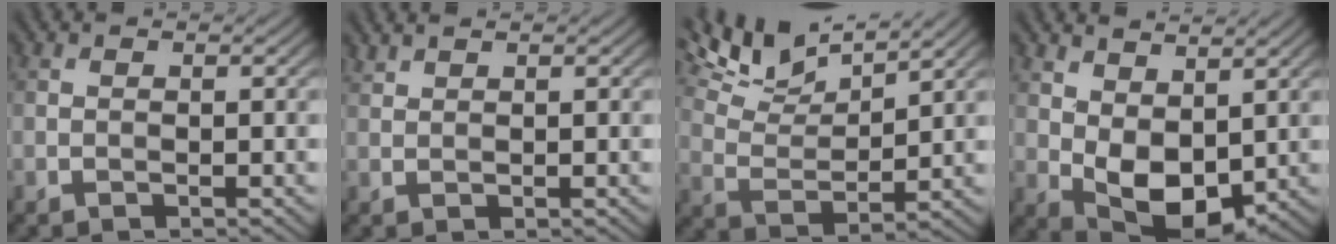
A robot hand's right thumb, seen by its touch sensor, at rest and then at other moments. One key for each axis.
{"total": 1.1, "fx": 1.0, "fy": 0.0, "fz": 0.3, "tx": -0.013, "ty": 0.006, "tz": 0.027}
{"total": 9.7, "fx": 7.7, "fy": 2.2, "fz": 5.4, "tx": -0.122, "ty": 0.002, "tz": 0.139}
{"total": 7.9, "fx": 1.8, "fy": 4.8, "fz": 6.0, "tx": -0.127, "ty": -0.008, "tz": 0.040}